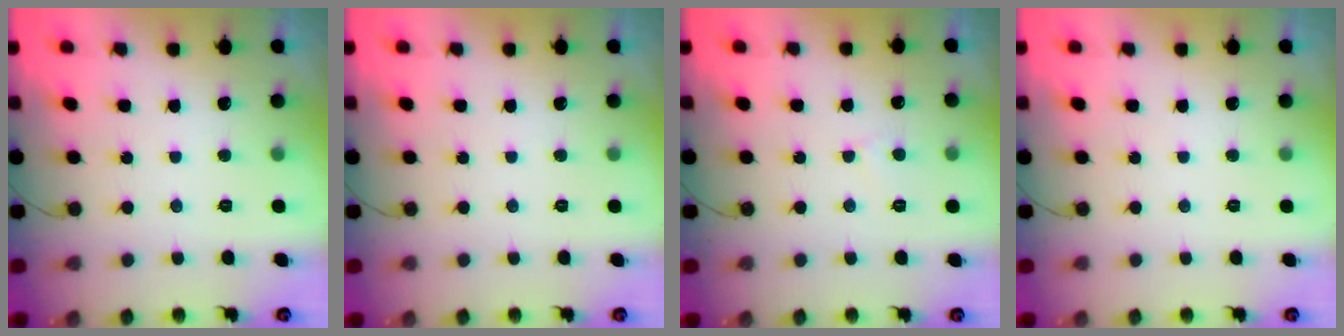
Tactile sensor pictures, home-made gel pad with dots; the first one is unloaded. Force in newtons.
{"total": 0.0}
{"total": 2.7, "press": 2.7, "slide": 0.2}
{"total": 0.0}